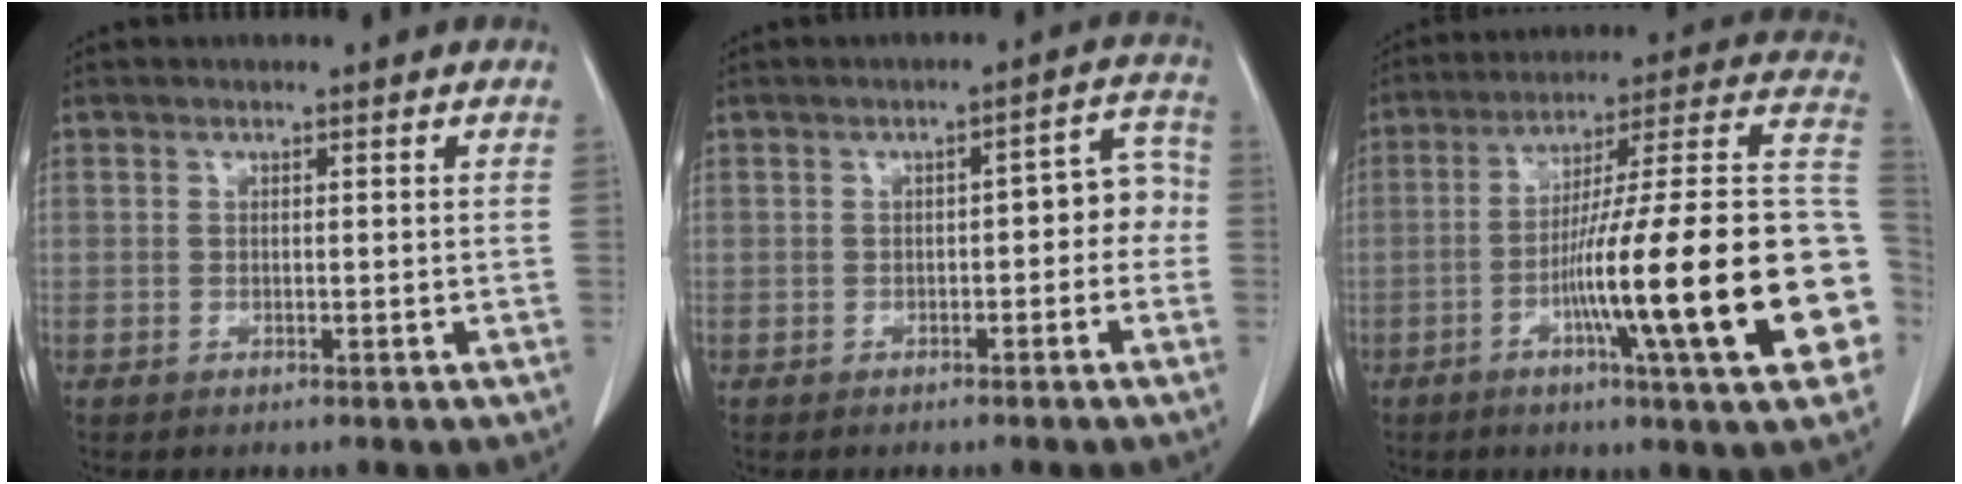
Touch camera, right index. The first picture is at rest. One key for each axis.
{"total": 5.5, "fx": -0.6, "fy": 2.6, "fz": 4.8, "tx": -0.049, "ty": 0.040, "tz": -0.007}
{"total": 26.9, "fx": -6.8, "fy": 1.3, "fz": 26.0, "tx": -0.279, "ty": 0.008, "tz": -0.111}